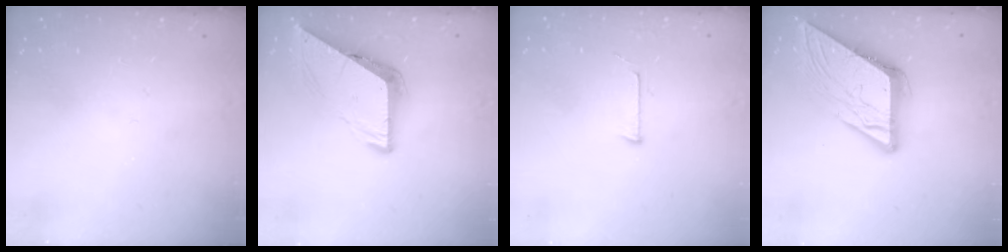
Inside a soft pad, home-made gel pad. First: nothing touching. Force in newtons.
{"total": 8.9, "press": 8.9, "slide": 1.0}
{"total": 3.7, "press": 3.6, "slide": 0.4}
{"total": 11.3, "press": 11.2, "slide": 1.2}